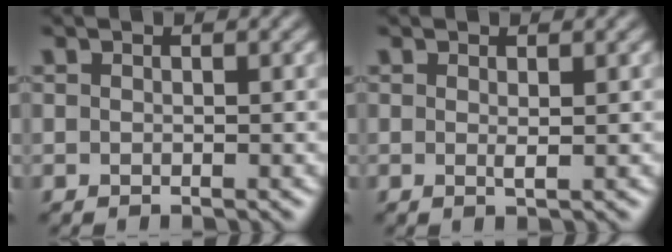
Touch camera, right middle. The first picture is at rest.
{"total": 0.7, "force": [0.2, 0.0, 0.7], "torque": [-0.012, -0.002, 0.002]}